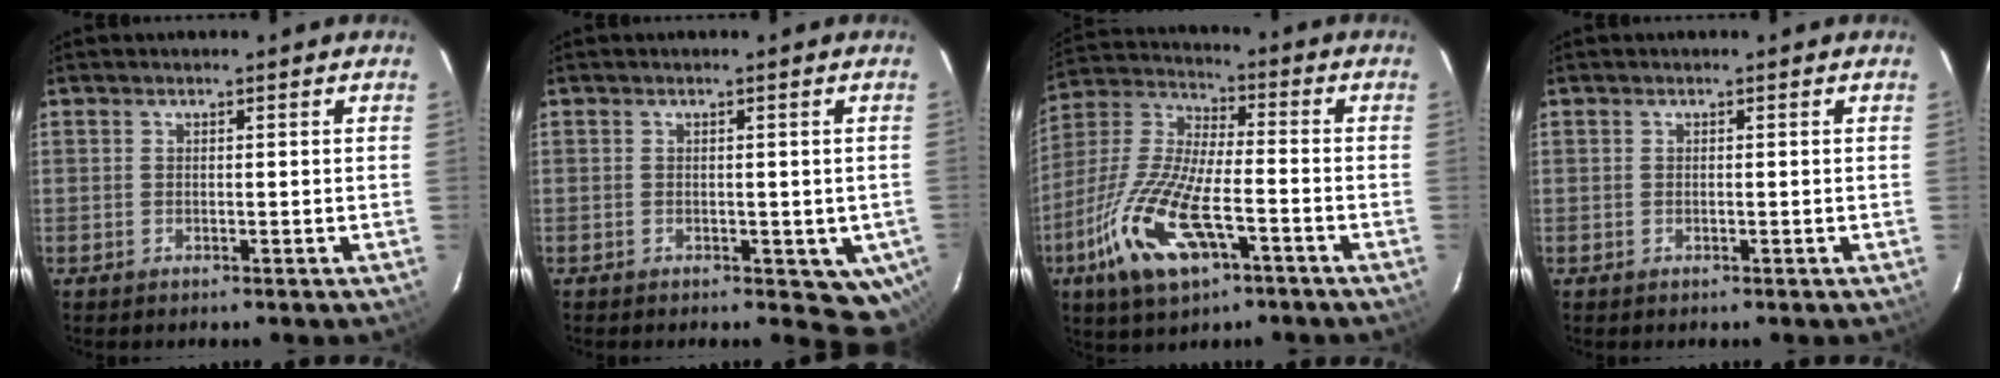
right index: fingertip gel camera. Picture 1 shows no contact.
{"total": 5.4, "force": [-1.5, 3.8, 3.5], "torque": [-0.026, 0.004, -0.013]}
{"total": 17.3, "force": [-8.1, 6.3, 13.9], "torque": [-0.312, -0.023, -0.156]}
{"total": 0.0}